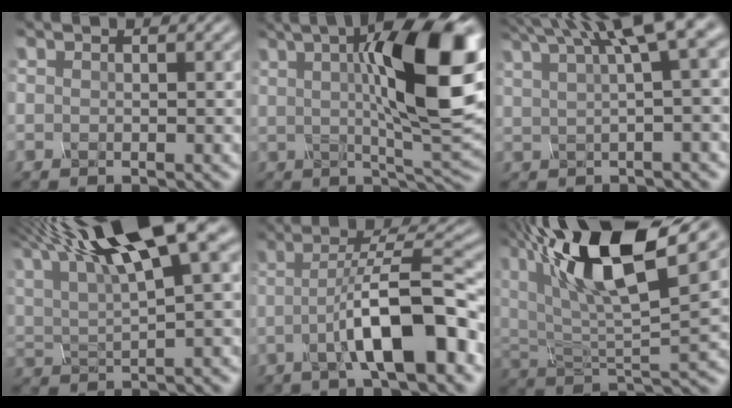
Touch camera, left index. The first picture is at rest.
{"total": 12.1, "force": [2.8, 2.0, 11.6], "torque": [-0.167, 0.009, 0.058]}
{"total": 7.0, "force": [3.6, 0.8, 6.0], "torque": [-0.049, 0.035, 0.060]}
{"total": 11.9, "force": [7.3, 2.0, 9.2], "torque": [-0.146, 0.029, 0.129]}
{"total": 7.7, "force": [-3.8, 1.1, 6.6], "torque": [-0.125, 0.022, -0.051]}
{"total": 13.6, "force": [8.7, 3.3, 10.0], "torque": [-0.216, 0.023, 0.172]}